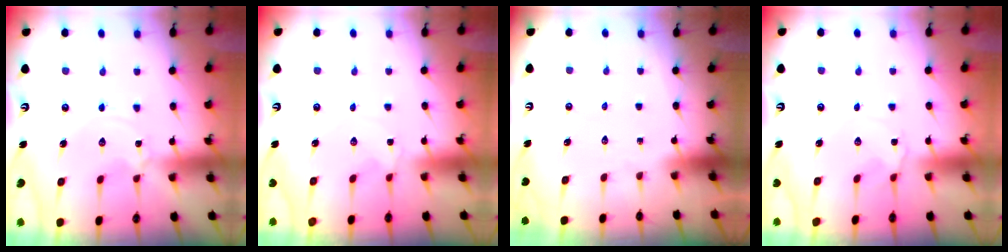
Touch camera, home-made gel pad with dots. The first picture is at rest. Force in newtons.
{"total": 1.3, "press": 1.3, "slide": 0.3}
{"total": 0.0}
{"total": 1.8, "press": 1.8, "slide": 0.2}